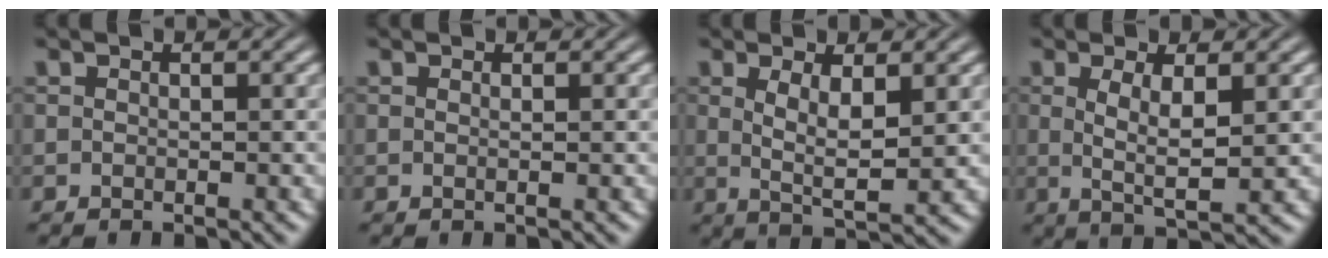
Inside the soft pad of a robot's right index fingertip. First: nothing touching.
{"total": 0.6, "force": [0.0, -0.5, 0.4], "torque": [-0.008, -0.006, 0.003]}
{"total": 3.9, "force": [0.4, 0.5, 3.8], "torque": [-0.062, -0.018, 0.018]}
{"total": 3.9, "force": [0.3, 0.4, 3.9], "torque": [-0.064, -0.016, 0.015]}